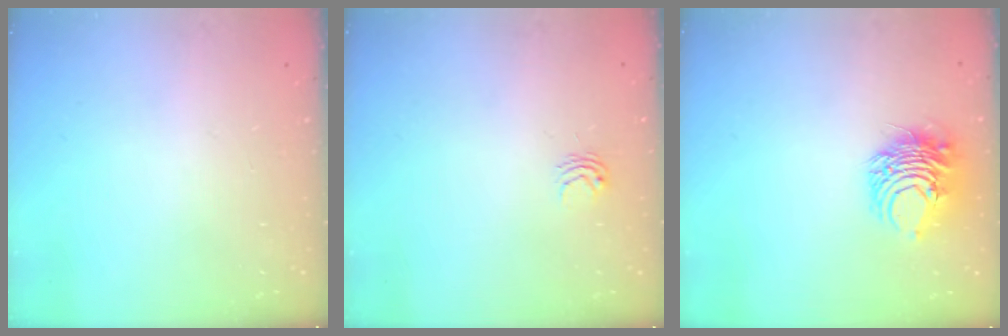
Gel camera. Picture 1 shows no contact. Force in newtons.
{"total": 2.9, "press": 2.9, "slide": 0.2}
{"total": 9.7, "press": 9.7, "slide": 0.7}